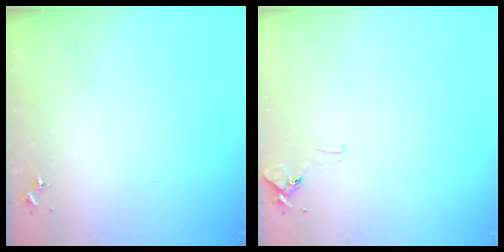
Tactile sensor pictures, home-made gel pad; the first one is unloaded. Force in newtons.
{"total": 6.2, "press": 6.1, "slide": 0.6}